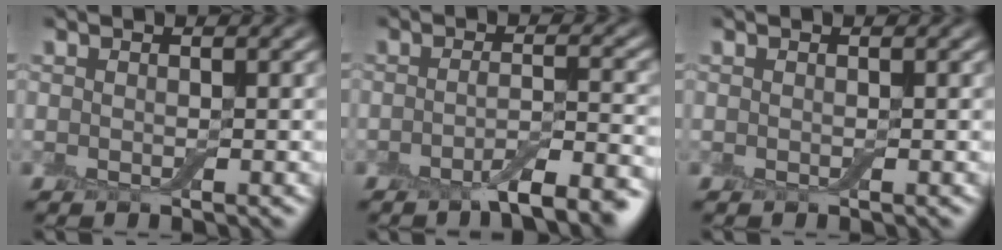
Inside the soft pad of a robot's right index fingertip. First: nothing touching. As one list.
[{"total": 4.8, "force": [-2.9, 1.1, 3.6], "torque": [-0.047, 0.003, -0.051]}, {"total": 0.0}]